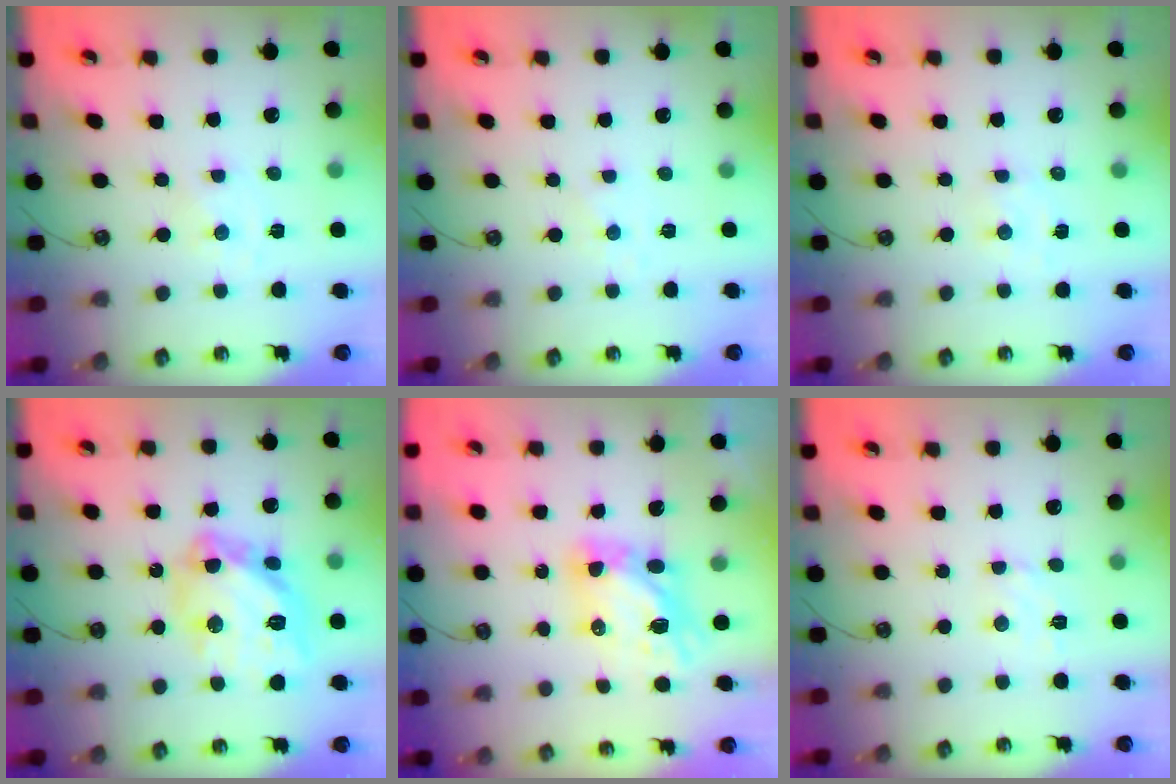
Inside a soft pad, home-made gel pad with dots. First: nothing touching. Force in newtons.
{"total": 1.4, "press": 1.3, "slide": 0.4}
{"total": 3.0, "press": 3.0, "slide": 0.4}
{"total": 18.9, "press": 18.8, "slide": 1.8}
{"total": 9.1, "press": 9.0, "slide": 1.1}
{"total": 5.5, "press": 5.4, "slide": 0.7}